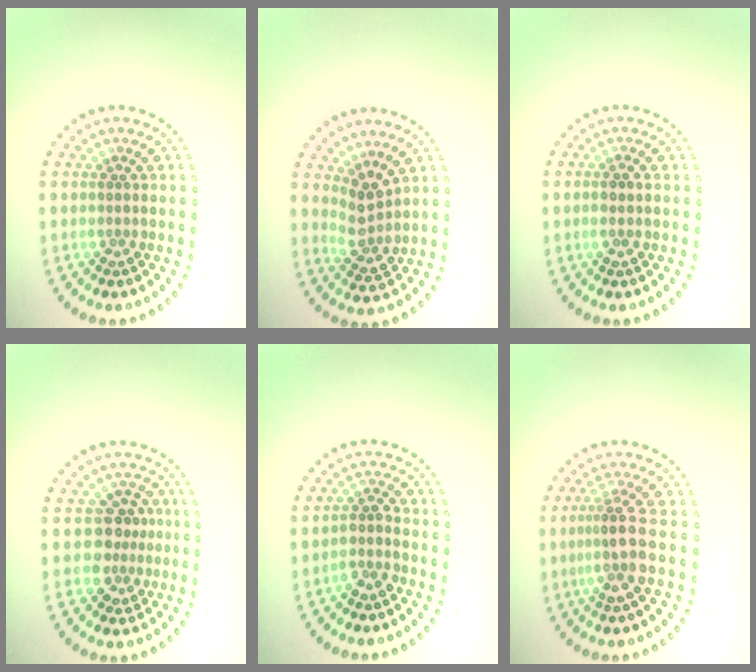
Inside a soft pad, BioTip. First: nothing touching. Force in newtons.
{"total": 2.6, "press": 2.0, "slide": 1.7}
{"total": 0.8, "press": 0.7, "slide": 0.3}
{"total": 3.0, "press": 2.6, "slide": 1.5}
{"total": 1.7, "press": 1.4, "slide": 1.0}
{"total": 3.0, "press": 2.2, "slide": 2.1}